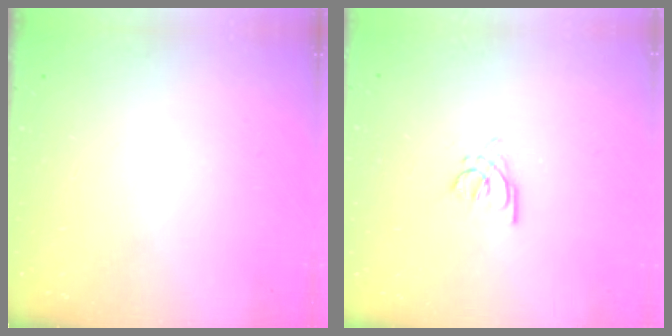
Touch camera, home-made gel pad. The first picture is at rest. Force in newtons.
{"total": 3.9, "press": 3.9, "slide": 0.7}